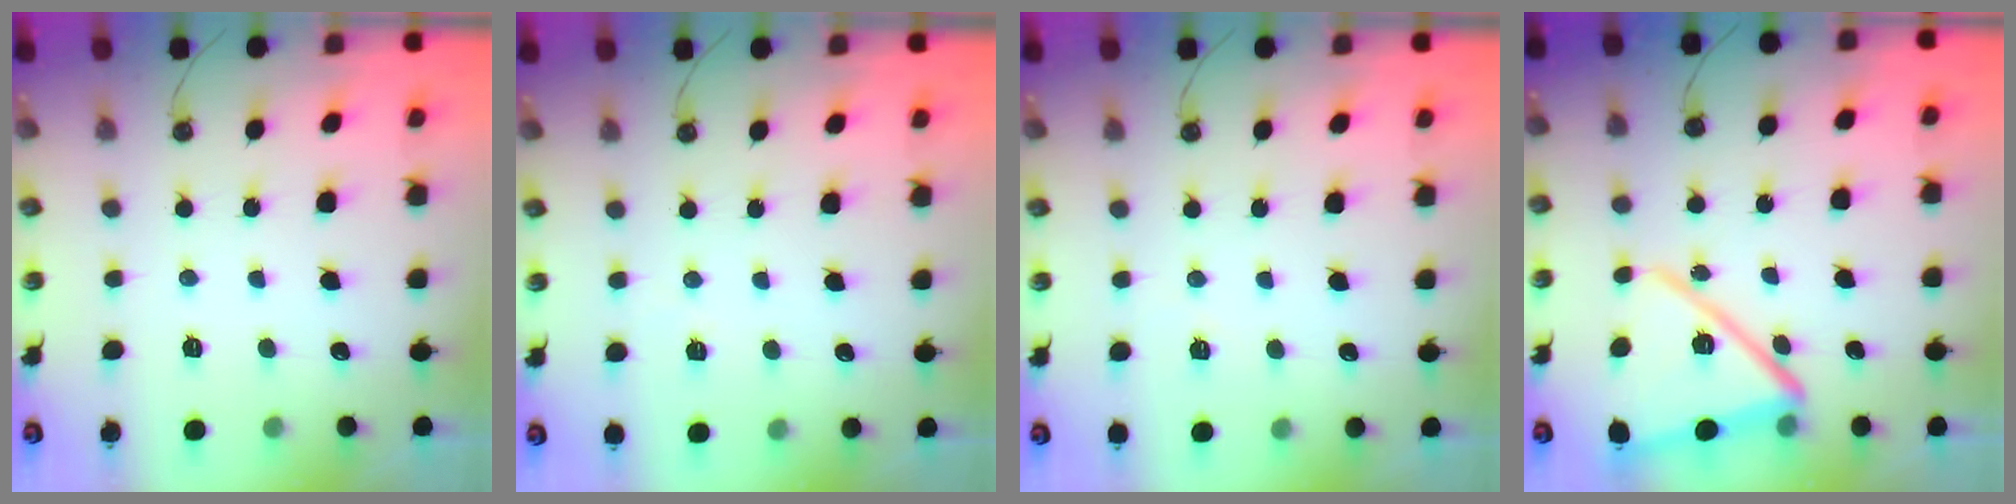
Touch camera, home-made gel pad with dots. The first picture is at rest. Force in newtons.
{"total": 2.0, "press": 1.9, "slide": 0.8}
{"total": 3.3, "press": 3.1, "slide": 1.0}
{"total": 17.7, "press": 17.6, "slide": 1.4}